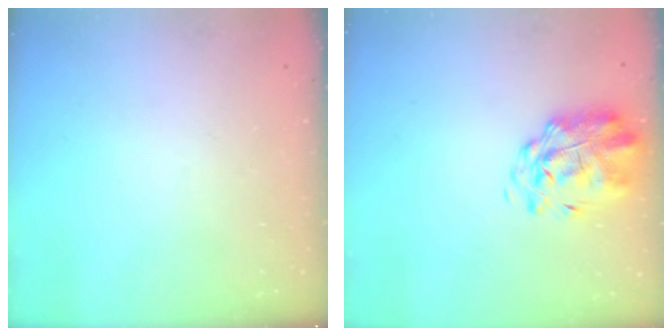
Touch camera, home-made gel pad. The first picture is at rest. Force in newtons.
{"total": 3.1, "press": 2.6, "slide": 1.7}